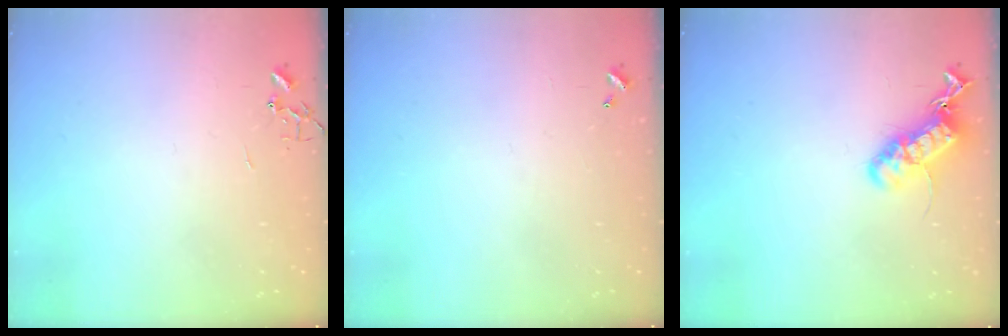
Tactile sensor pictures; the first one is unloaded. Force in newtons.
{"total": 0.0}
{"total": 16.7, "press": 16.6, "slide": 1.2}